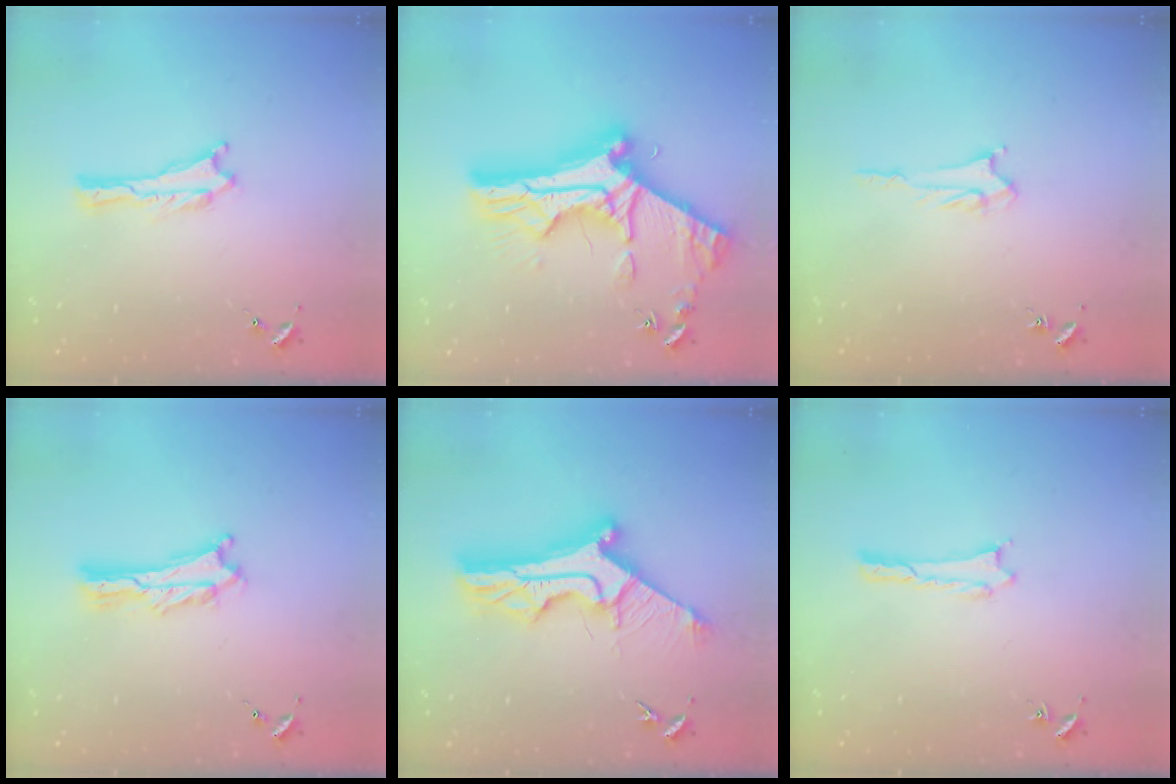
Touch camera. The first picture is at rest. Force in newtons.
{"total": 15.6, "press": 15.6, "slide": 1.5}
{"total": 2.6, "press": 2.6, "slide": 0.3}
{"total": 2.7, "press": 2.7, "slide": 0.3}
{"total": 12.7, "press": 12.6, "slide": 1.1}
{"total": 0.0}